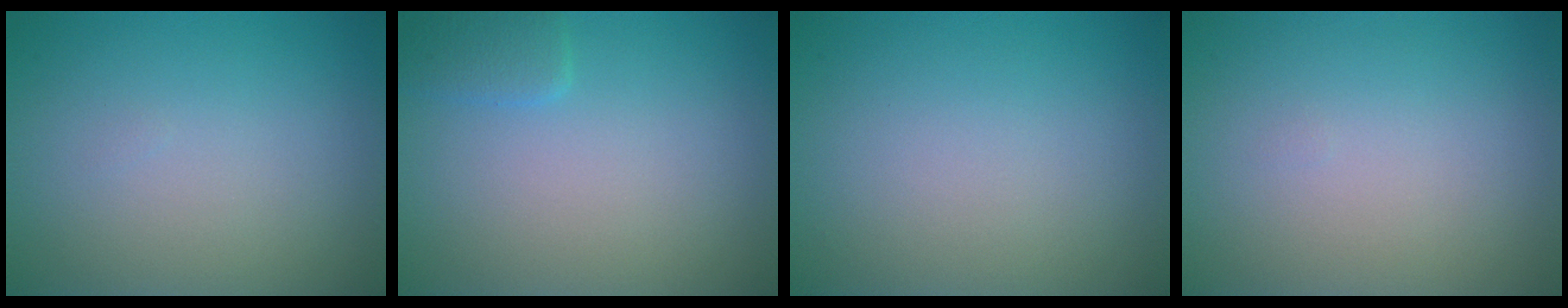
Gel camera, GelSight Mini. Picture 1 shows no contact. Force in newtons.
{"total": 1.4, "press": 1.4, "slide": 0.1}
{"total": 0.0}
{"total": 0.0}